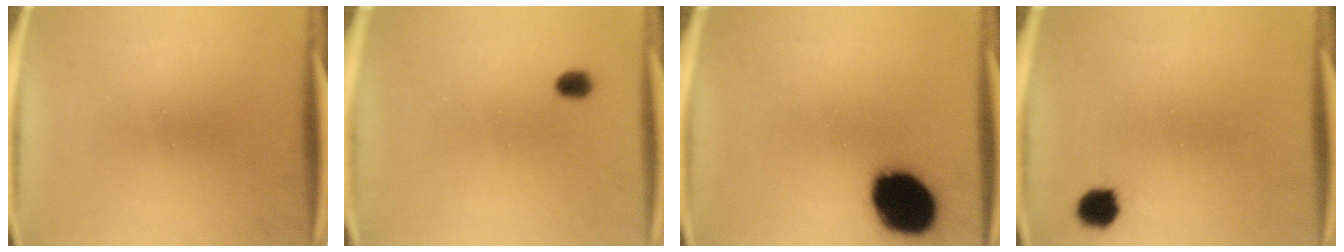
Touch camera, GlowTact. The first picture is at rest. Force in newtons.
{"total": 2.7}
{"total": 18.3}
{"total": 4.4}